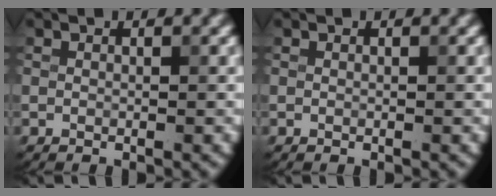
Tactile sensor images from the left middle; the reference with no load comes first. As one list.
[{"total": 0.0}]